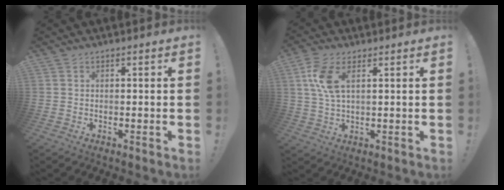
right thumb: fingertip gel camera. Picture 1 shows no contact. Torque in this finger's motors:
{"motor_torque": [1.07, 1.19, 0.18, 0.05, 0.09]}